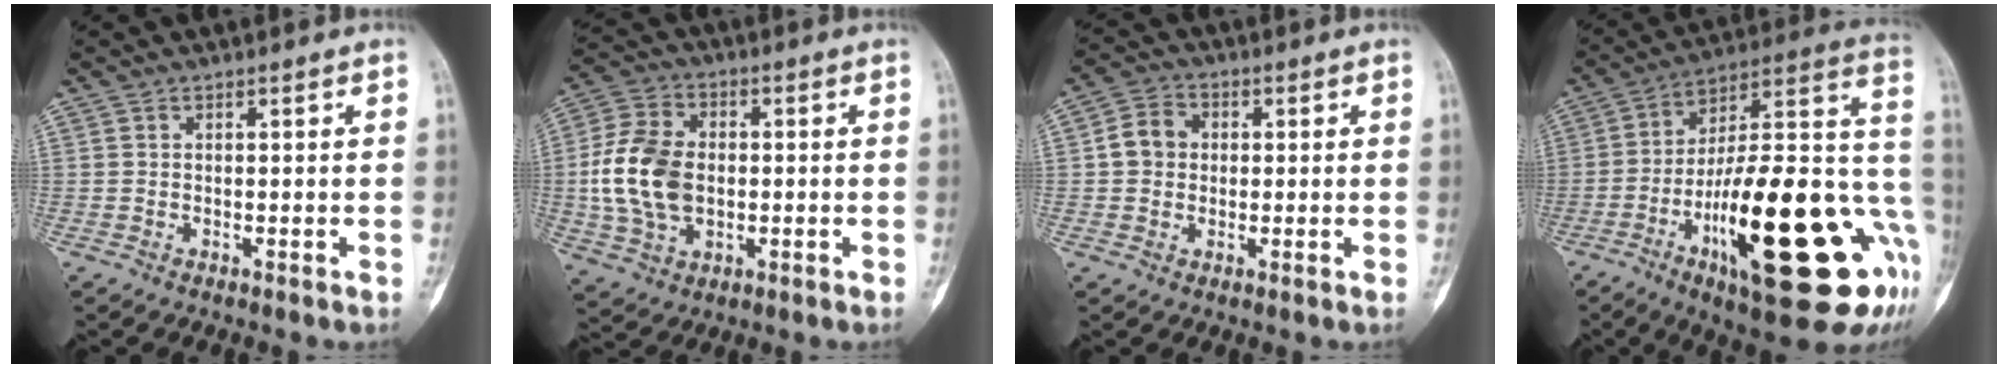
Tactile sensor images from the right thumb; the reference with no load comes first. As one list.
[{"total": 14.3, "force": [-0.6, 9.8, 10.3], "torque": [-0.194, 0.012, -0.009]}, {"total": 5.9, "force": [0.4, 5.1, 2.9], "torque": [-0.040, 0.014, -0.002]}, {"total": 32.9, "force": [-10.1, 9.7, 29.7], "torque": [-0.398, 0.026, -0.148]}]